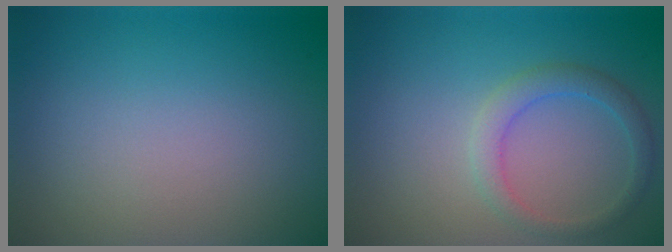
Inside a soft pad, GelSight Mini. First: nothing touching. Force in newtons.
{"total": 2.3, "press": 2.3, "slide": 0.2}